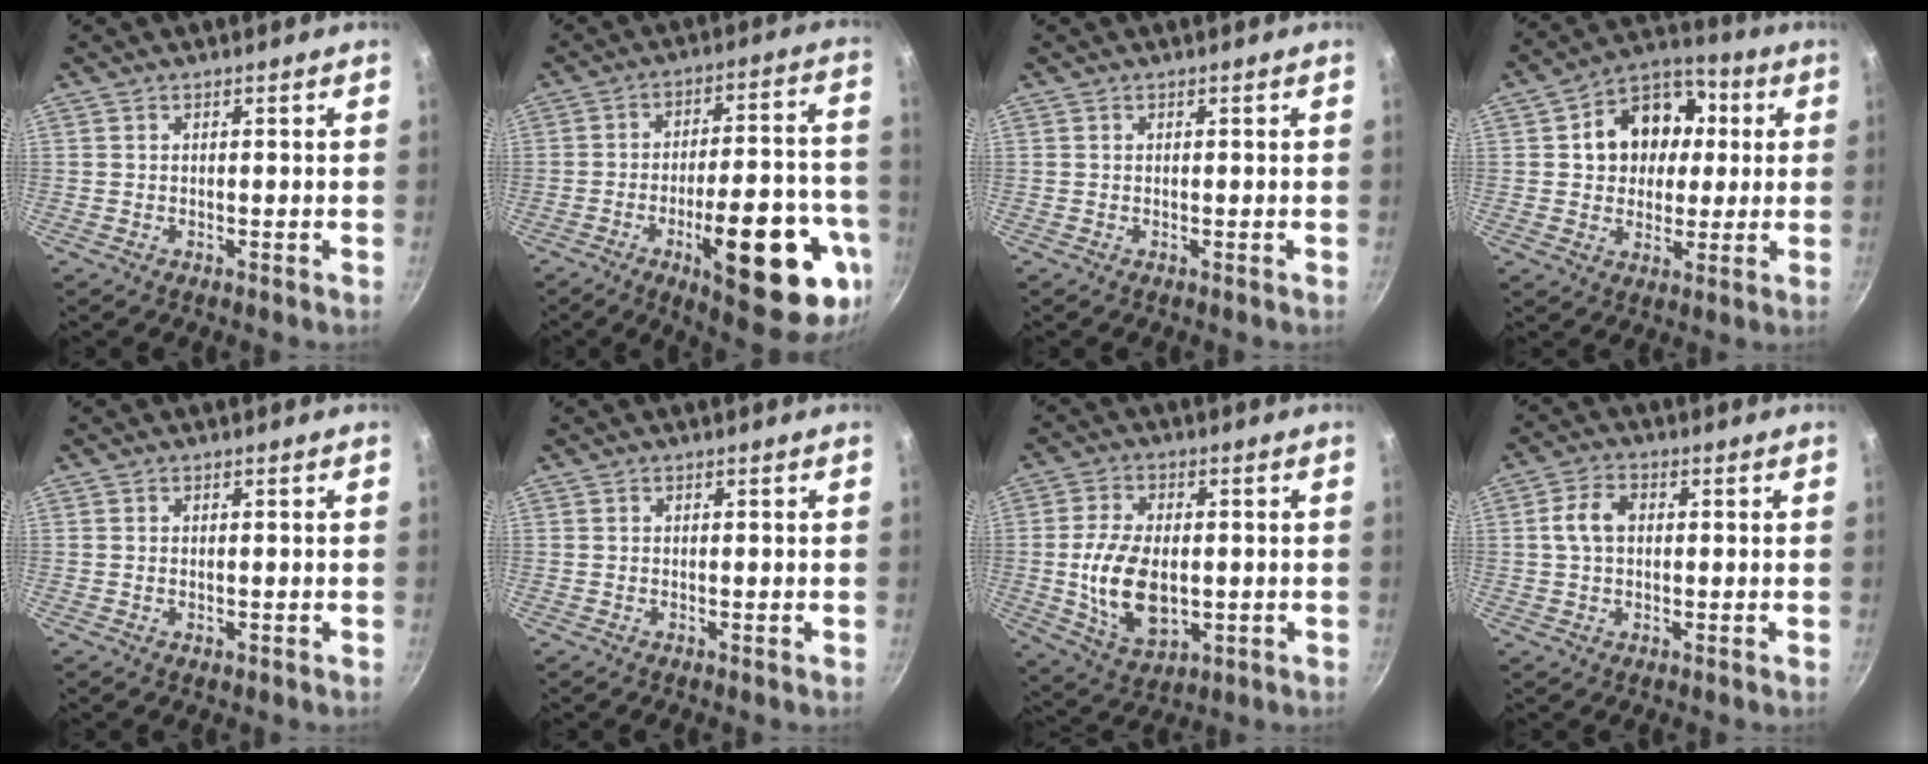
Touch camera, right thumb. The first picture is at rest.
{"total": 24.2, "force": [-8.8, 7.7, 21.2], "torque": [-0.259, 0.028, -0.112]}
{"total": 0.0}
{"total": 14.3, "force": [2.4, 11.0, 8.8], "torque": [-0.086, 0.016, 0.032]}
{"total": 0.6, "force": [-0.1, 0.5, 0.4], "torque": [-0.010, 0.001, 0.000]}
{"total": 0.0}
{"total": 13.2, "force": [-1.0, 7.9, 10.5], "torque": [-0.186, -0.005, -0.006]}
{"total": 5.5, "force": [0.6, 3.7, 4.0], "torque": [-0.079, 0.015, 0.009]}